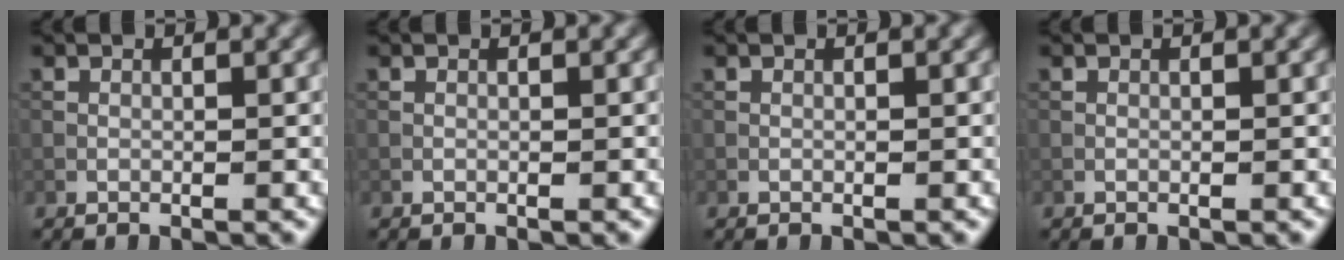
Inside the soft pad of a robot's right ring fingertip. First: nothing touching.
{"total": 0.0}
{"total": 0.0}
{"total": 0.0}